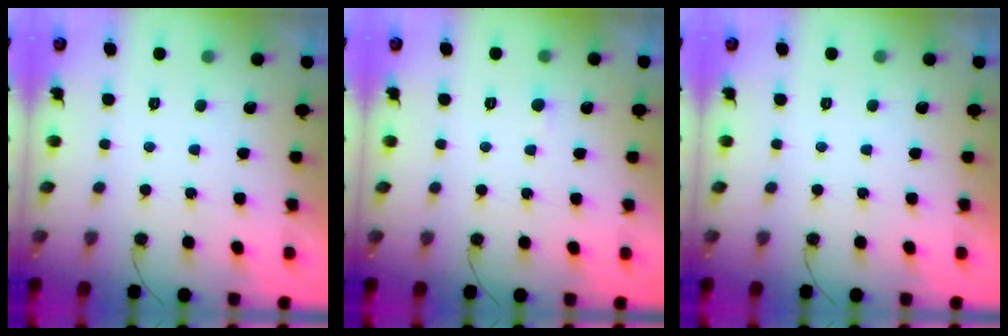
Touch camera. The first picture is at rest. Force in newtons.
{"total": 1.6, "press": 1.6, "slide": 0.1}
{"total": 0.0}